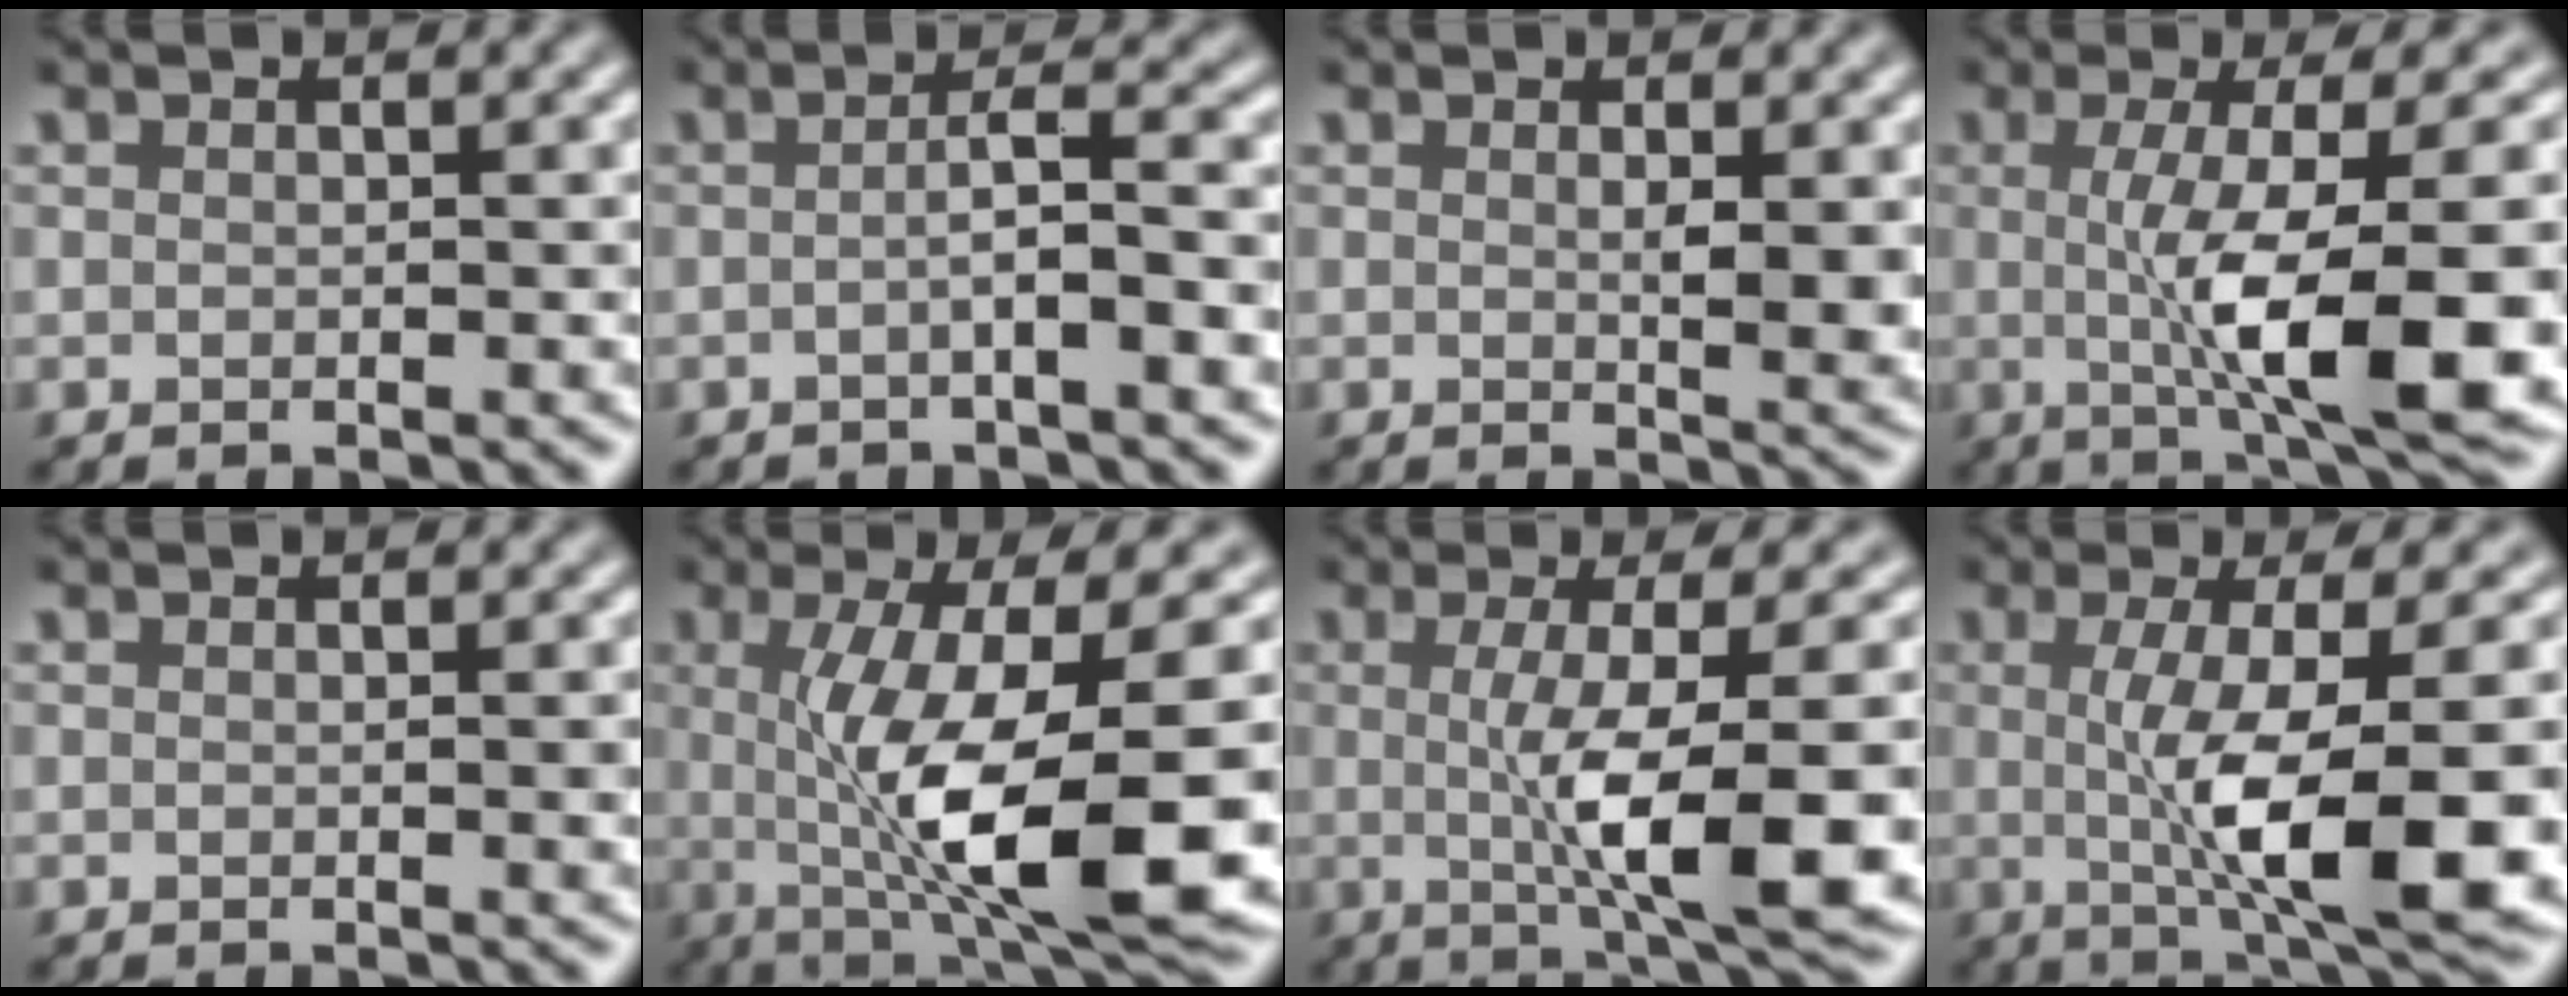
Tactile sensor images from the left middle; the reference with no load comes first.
{"total": 3.6, "force": [-0.5, 0.6, 3.5], "torque": [-0.049, 0.010, -0.018]}
{"total": 2.5, "force": [0.5, 0.5, 2.4], "torque": [-0.035, -0.009, 0.012]}
{"total": 11.6, "force": [-1.3, 2.6, 11.3], "torque": [-0.165, -0.012, -0.017]}
{"total": 1.1, "force": [0.0, 0.2, 1.1], "torque": [-0.012, -0.001, -0.001]}
{"total": 12.1, "force": [-1.2, 3.0, 11.7], "torque": [-0.189, -0.023, -0.015]}
{"total": 10.2, "force": [-1.1, 2.2, 9.9], "torque": [-0.142, -0.010, -0.014]}
{"total": 11.3, "force": [-1.3, 2.6, 10.9], "torque": [-0.168, -0.015, -0.017]}